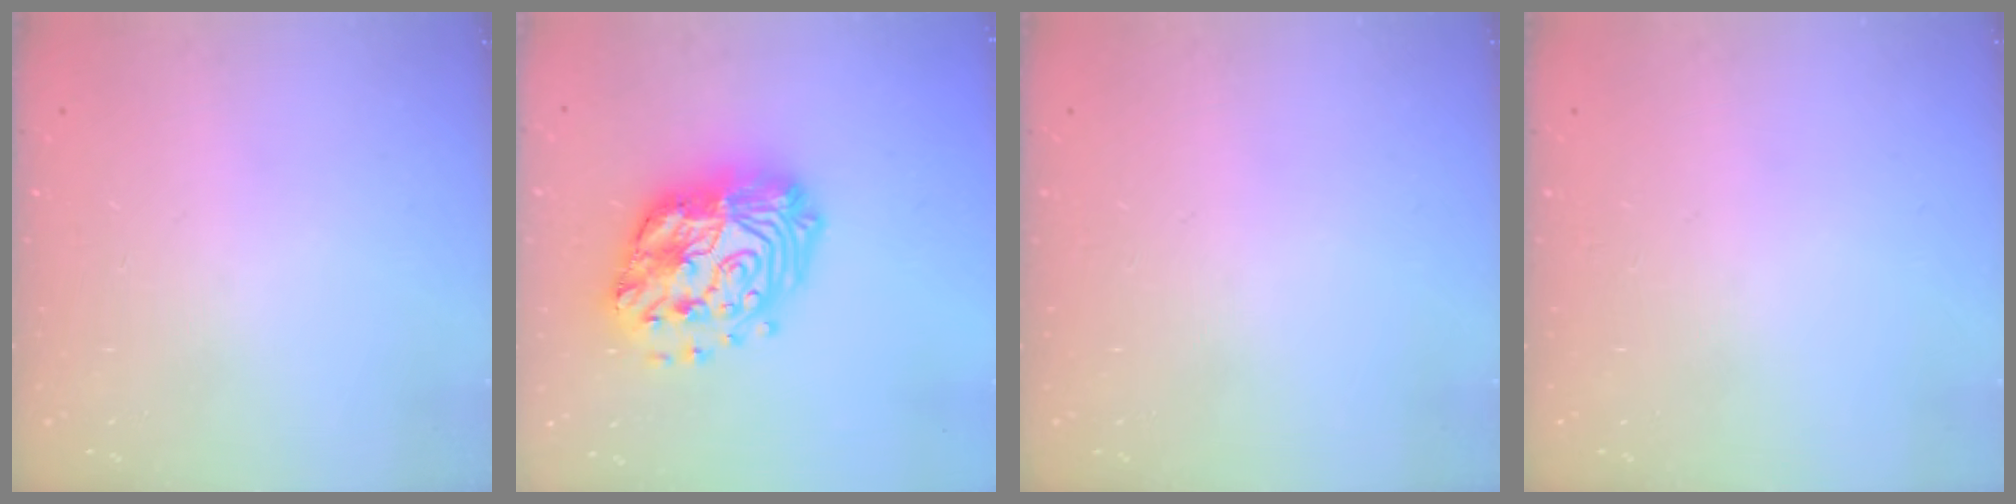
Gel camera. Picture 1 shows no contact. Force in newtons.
{"total": 21.7, "press": 21.5, "slide": 2.2}
{"total": 0.0}
{"total": 0.0}